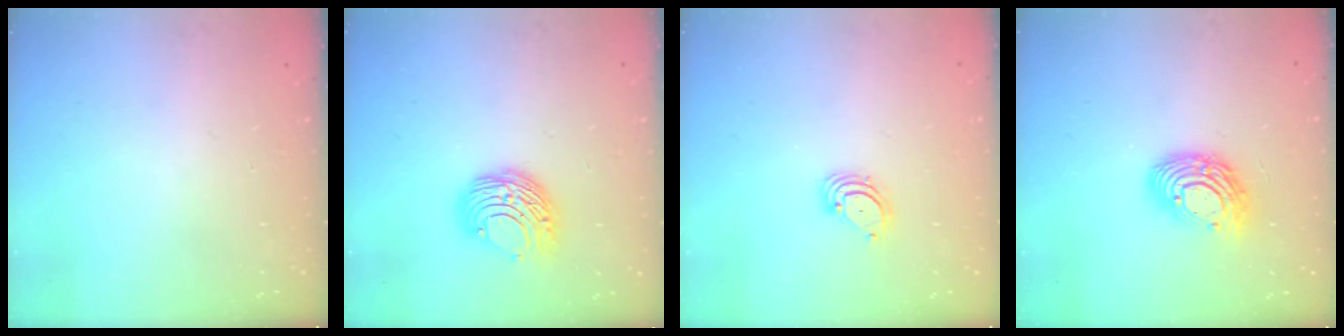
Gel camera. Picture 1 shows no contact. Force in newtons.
{"total": 9.1, "press": 9.1, "slide": 0.4}
{"total": 3.5, "press": 3.5, "slide": 0.4}
{"total": 12.4, "press": 12.4, "slide": 1.0}